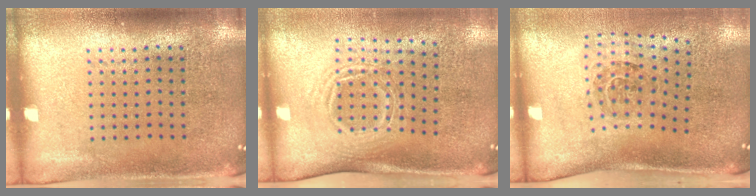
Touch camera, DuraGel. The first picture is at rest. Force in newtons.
{"total": 1.7, "press": 1.2, "slide": 1.2}
{"total": 1.5, "press": 1.2, "slide": 1.0}